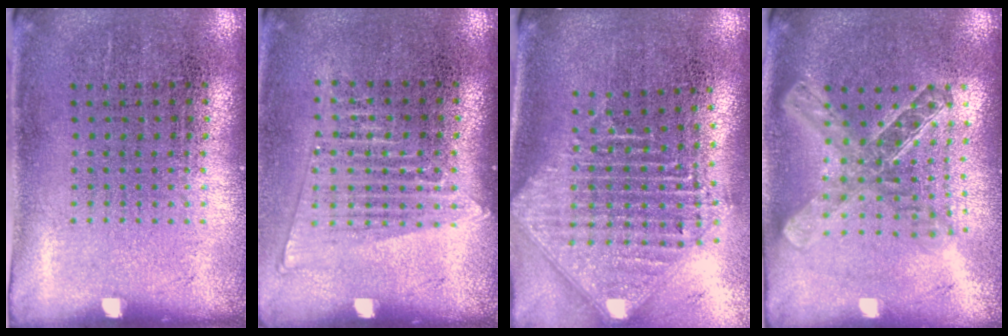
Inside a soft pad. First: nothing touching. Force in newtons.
{"total": 1.4, "press": 1.3, "slide": 0.5}
{"total": 2.4, "press": 1.8, "slide": 1.5}
{"total": 2.1, "press": 1.7, "slide": 1.2}